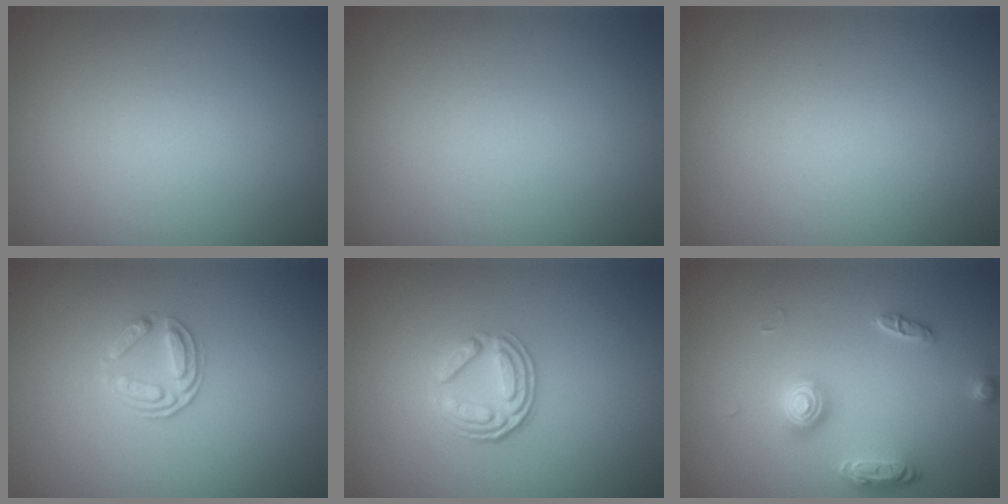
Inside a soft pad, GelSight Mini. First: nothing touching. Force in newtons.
{"total": 0.0}
{"total": 0.0}
{"total": 2.0, "press": 1.4, "slide": 1.4}
{"total": 3.6, "press": 2.6, "slide": 2.6}
{"total": 2.6, "press": 2.2, "slide": 1.5}